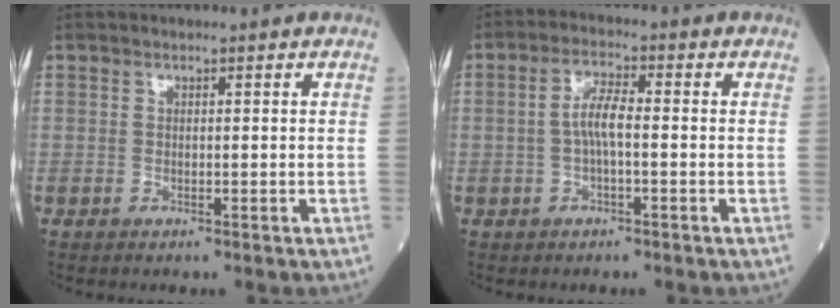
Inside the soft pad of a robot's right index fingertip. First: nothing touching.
{"total": 4.2, "force": [-0.5, 0.9, 4.1], "torque": [-0.081, 0.011, -0.011]}